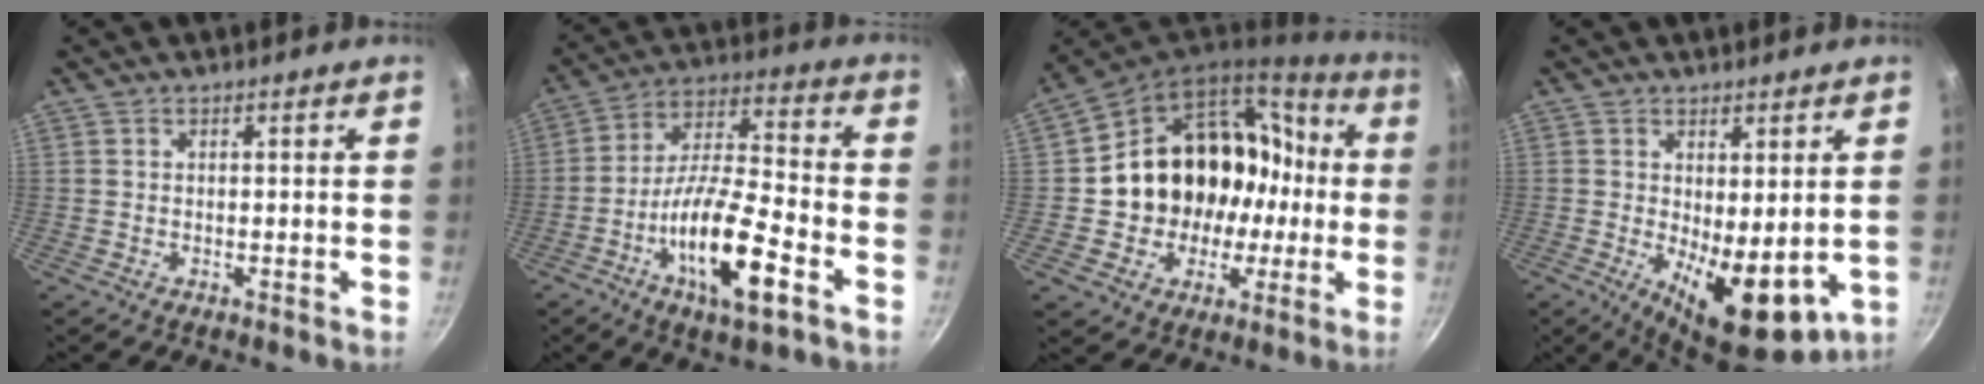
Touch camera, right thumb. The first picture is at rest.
{"total": 17.4, "force": [-7.0, 5.3, 15.0], "torque": [-0.258, 0.035, -0.132]}
{"total": 23.0, "force": [-0.6, 19.1, 12.7], "torque": [-0.173, 0.065, 0.009]}
{"total": 11.6, "force": [-1.1, 5.2, 10.3], "torque": [-0.126, -0.017, -0.001]}